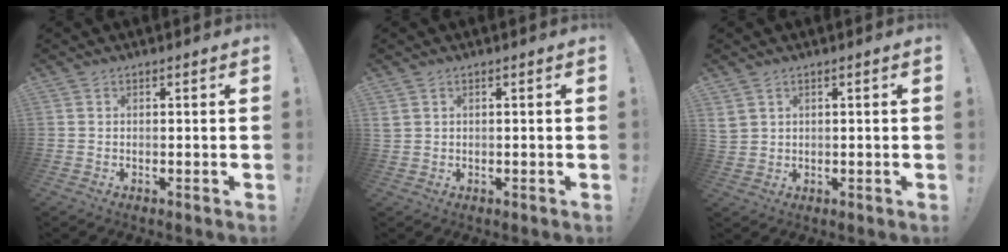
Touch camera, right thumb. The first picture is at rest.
{"total": 1.5, "force": [0.8, 1.0, 0.6], "torque": [-0.014, 0.005, 0.015]}
{"total": 3.2, "force": [2.0, 2.2, 1.2], "torque": [-0.020, -0.006, 0.039]}